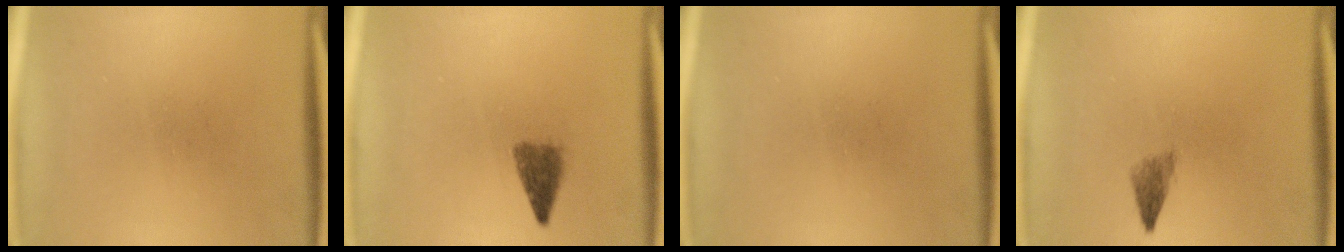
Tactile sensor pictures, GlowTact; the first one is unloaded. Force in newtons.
{"total": 2.8}
{"total": 0.0}
{"total": 1.9}